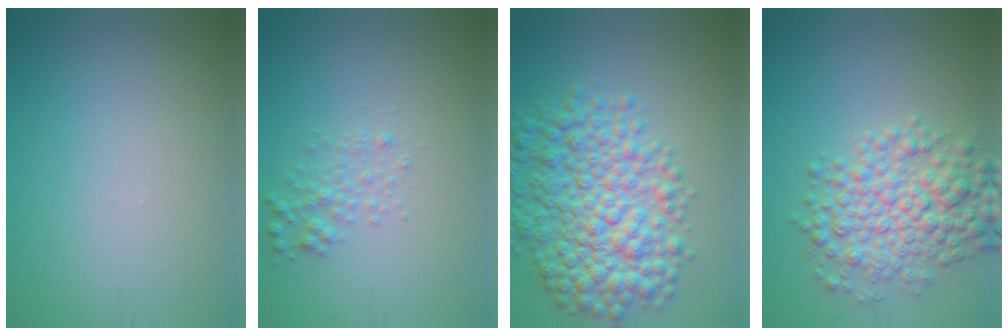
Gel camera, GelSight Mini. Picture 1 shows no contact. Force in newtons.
{"total": 1.5, "press": 1.5, "slide": 0.1}
{"total": 8.5, "press": 8.5, "slide": 0.1}
{"total": 5.8, "press": 5.8, "slide": 0.0}